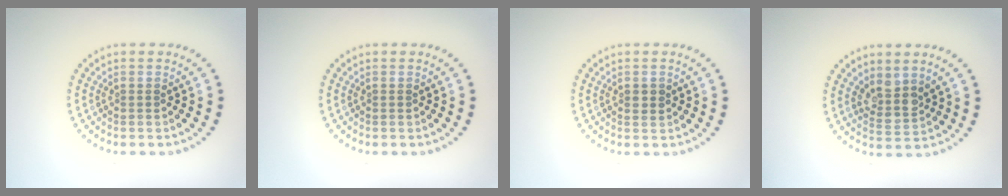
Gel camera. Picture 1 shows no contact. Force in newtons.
{"total": 0.0}
{"total": 1.2, "press": 1.2, "slide": 0.2}
{"total": 2.6, "press": 2.2, "slide": 1.5}